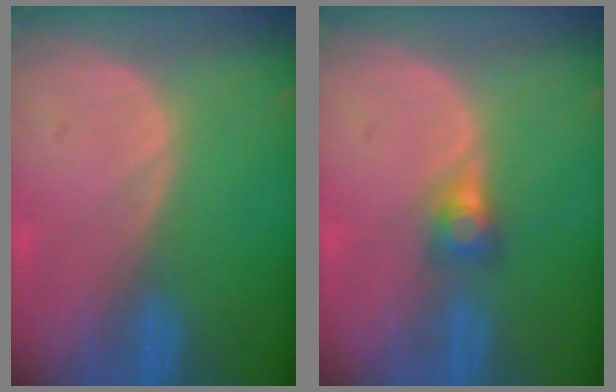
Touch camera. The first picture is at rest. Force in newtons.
{"total": 2.7, "press": 2.5, "slide": 0.9}